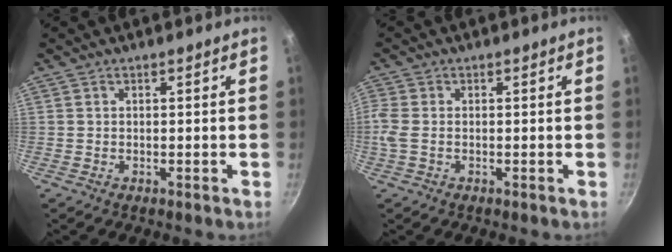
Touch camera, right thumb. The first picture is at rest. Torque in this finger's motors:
{"motor_torque": [-0.30, -0.29, 0.63, 0.29, 0.00]}